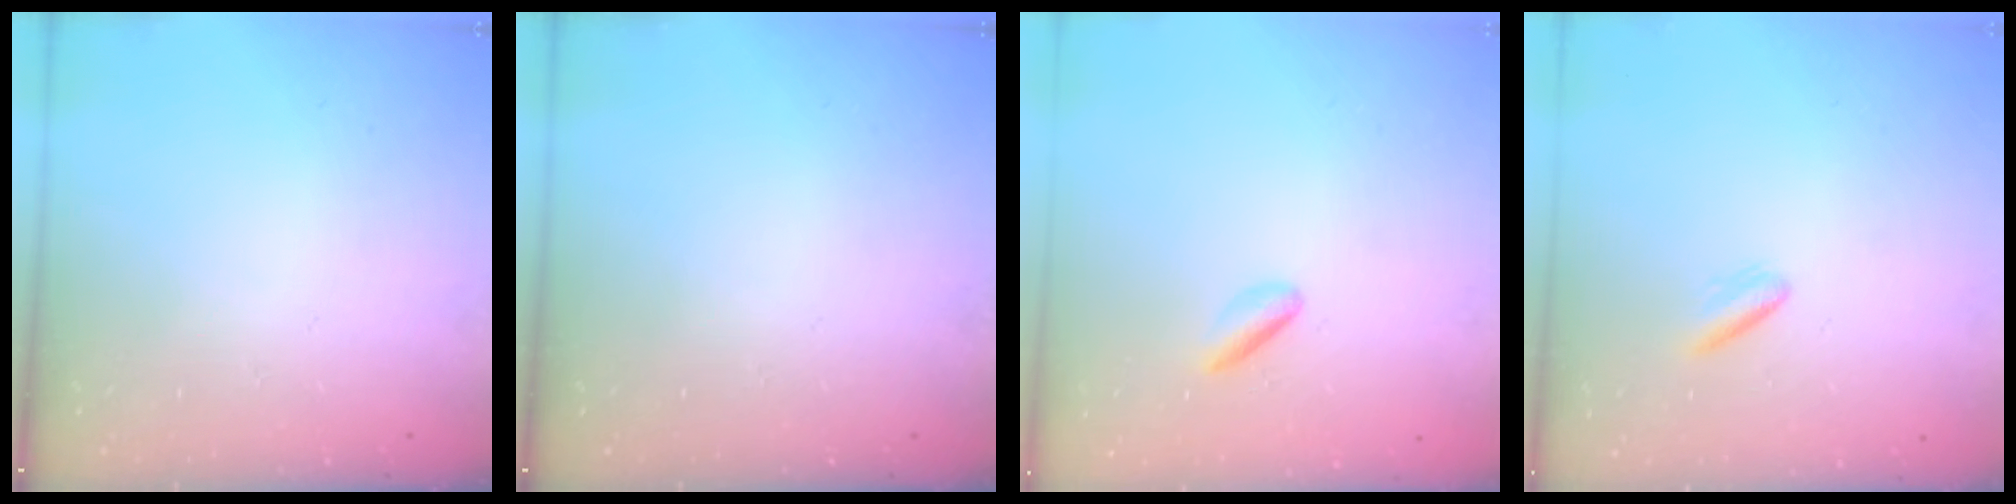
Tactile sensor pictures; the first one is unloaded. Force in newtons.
{"total": 0.0}
{"total": 2.9, "press": 2.6, "slide": 1.2}
{"total": 2.7, "press": 2.5, "slide": 1.0}